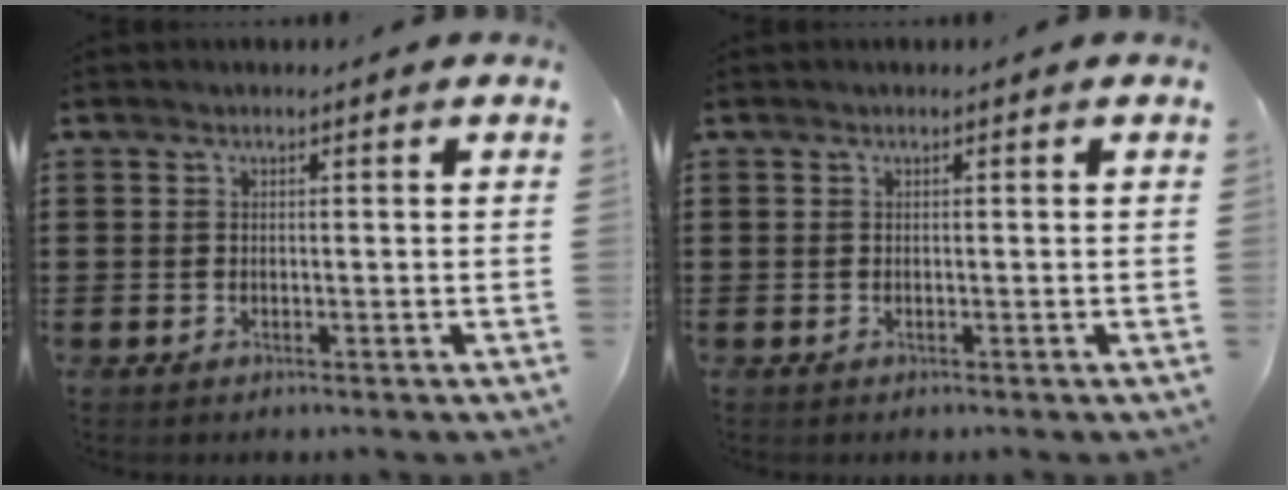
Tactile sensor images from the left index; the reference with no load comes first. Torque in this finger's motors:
{"motor_torque": [0.00, 0.00, 0.00, 0.00]}